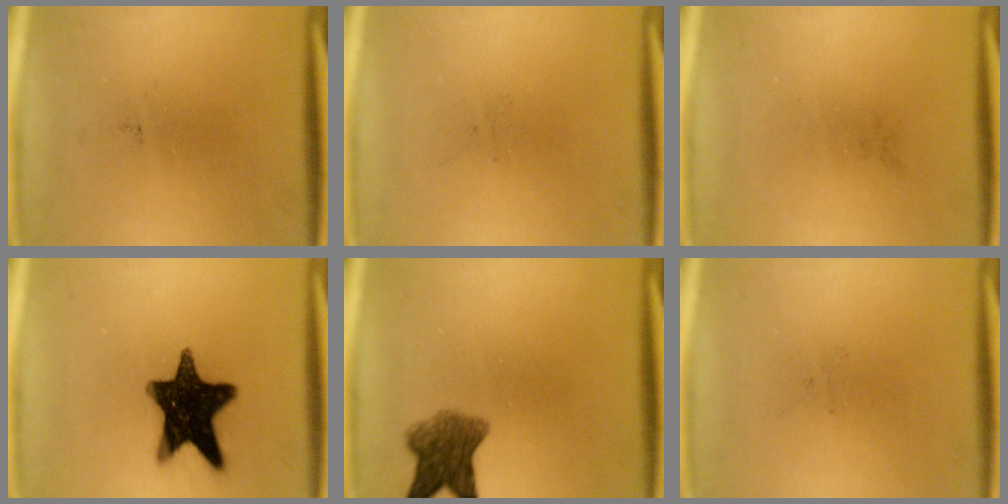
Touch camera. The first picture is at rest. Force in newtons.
{"total": 0.0}
{"total": 0.0}
{"total": 16.6}
{"total": 6.5}
{"total": 0.0}